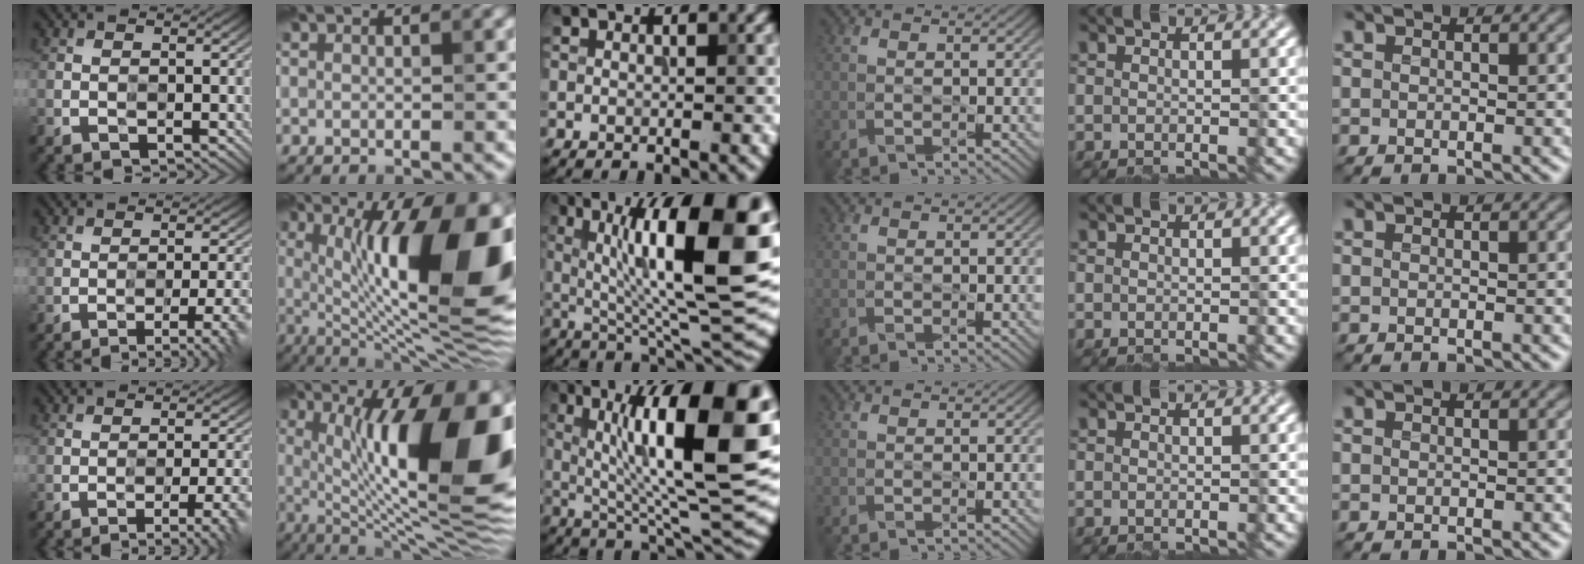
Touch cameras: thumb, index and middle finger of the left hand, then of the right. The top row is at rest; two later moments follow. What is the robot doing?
{"motion": "wipe", "object": "glass cup"}